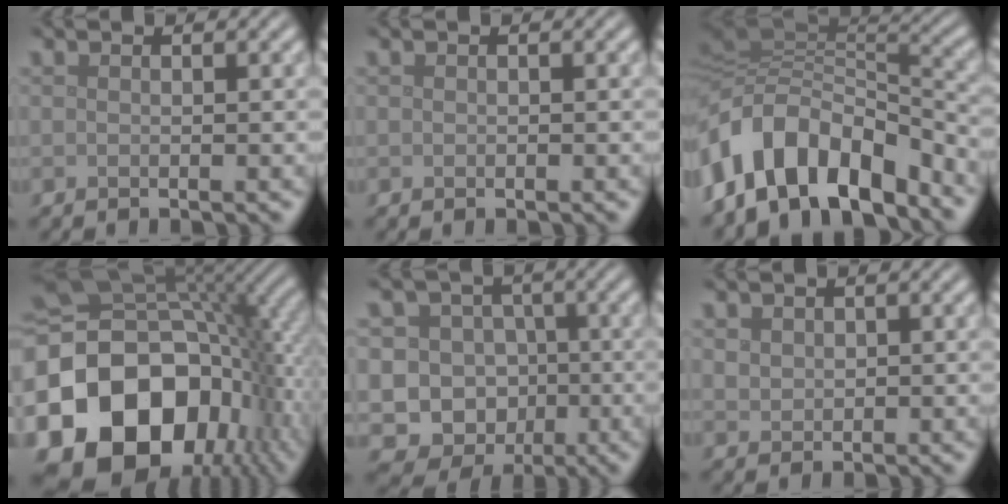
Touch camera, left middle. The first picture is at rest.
{"total": 0.0}
{"total": 11.6, "force": [-5.9, 6.7, 7.4], "torque": [-0.133, 0.011, -0.109]}
{"total": 20.6, "force": [-6.1, 14.4, 13.4], "torque": [-0.275, -0.042, -0.089]}
{"total": 12.7, "force": [-3.6, 11.7, 3.3], "torque": [-0.068, 0.006, -0.076]}
{"total": 1.3, "force": [0.5, 1.1, 0.4], "torque": [-0.009, -0.004, 0.014]}